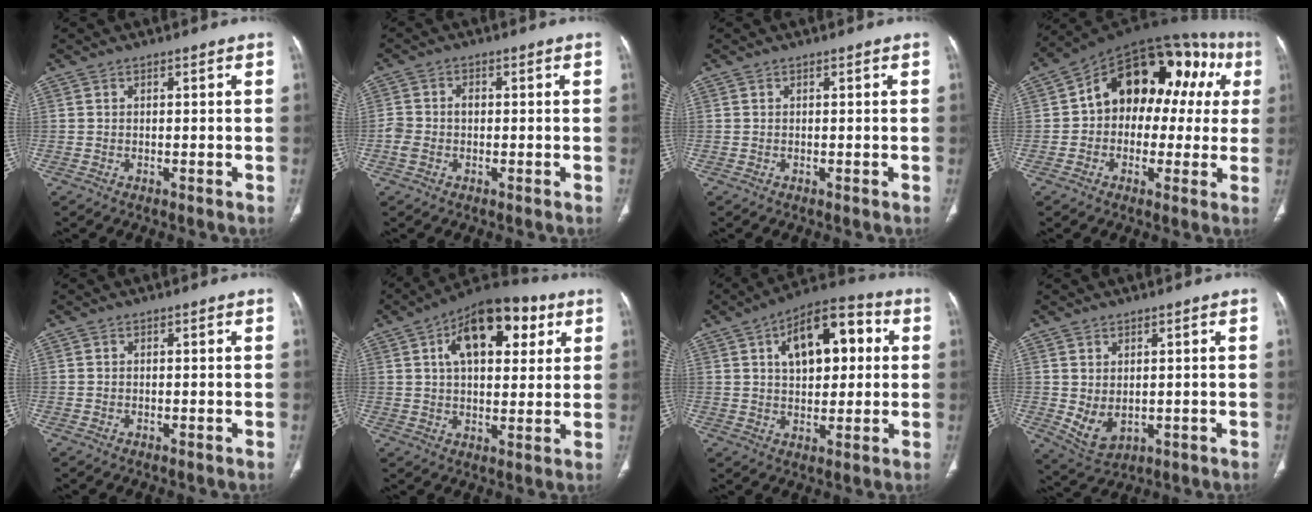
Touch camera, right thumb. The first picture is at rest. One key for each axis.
{"total": 3.9, "fx": -0.7, "fy": 2.8, "fz": 2.6, "tx": -0.059, "ty": 0.017, "tz": -0.012}
{"total": 0.0}
{"total": 21.6, "fx": 3.8, "fy": 14.3, "fz": 15.8, "tx": -0.168, "ty": 0.052, "tz": 0.047}
{"total": 0.0}
{"total": 17.5, "fx": 6.5, "fy": 9.2, "fz": 13.4, "tx": -0.165, "ty": 0.004, "tz": 0.095}
{"total": 15.1, "fx": 4.0, "fy": 8.1, "fz": 12.1, "tx": -0.150, "ty": 0.019, "tz": 0.057}
{"total": 5.7, "fx": 0.0, "fy": 3.7, "fz": 4.3, "tx": -0.074, "ty": -0.008, "tz": 0.025}